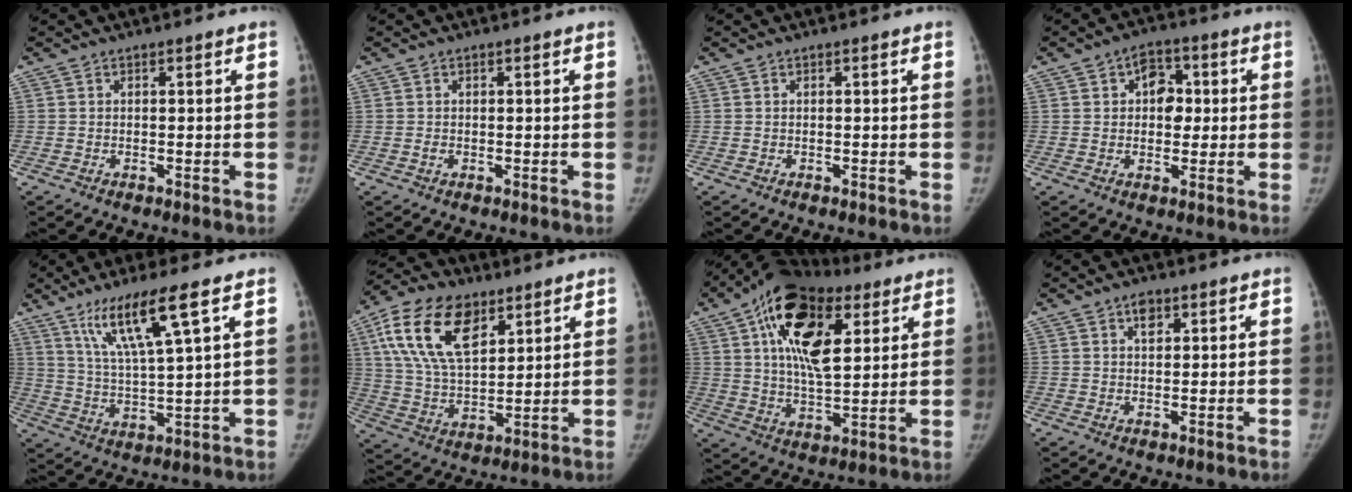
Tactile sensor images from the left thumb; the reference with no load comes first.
{"total": 0.7, "force": [-0.2, 0.6, 0.3], "torque": [-0.002, 0.001, -0.002]}
{"total": 0.0}
{"total": 7.1, "force": [1.2, 5.2, 4.7], "torque": [-0.030, 0.006, 0.012]}
{"total": 11.9, "force": [6.7, 0.8, 9.8], "torque": [-0.188, -0.030, 0.133]}
{"total": 18.5, "force": [8.5, 10.2, 12.8], "torque": [-0.218, -0.021, 0.159]}
{"total": 20.8, "force": [8.1, 10.5, 16.1], "torque": [-0.244, -0.017, 0.130]}
{"total": 2.8, "force": [1.4, 1.7, 1.7], "torque": [-0.013, -0.005, 0.022]}